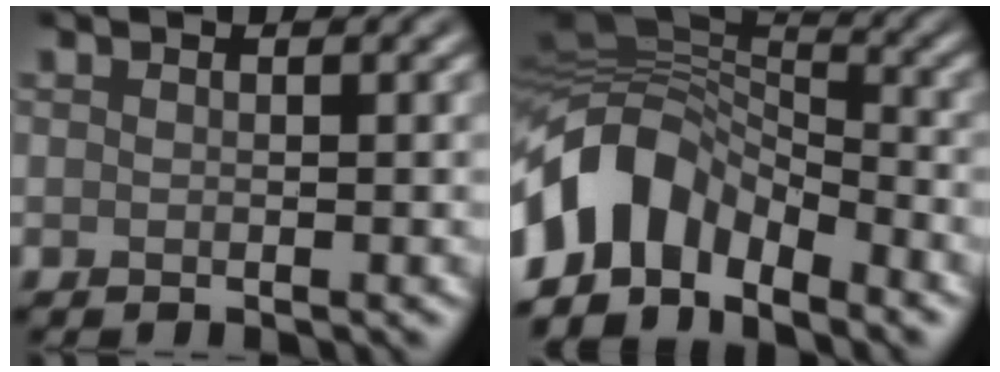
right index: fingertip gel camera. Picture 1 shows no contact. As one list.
[{"total": 9.6, "force": [-5.6, 5.4, 5.6], "torque": [-0.097, 0.006, -0.114]}]